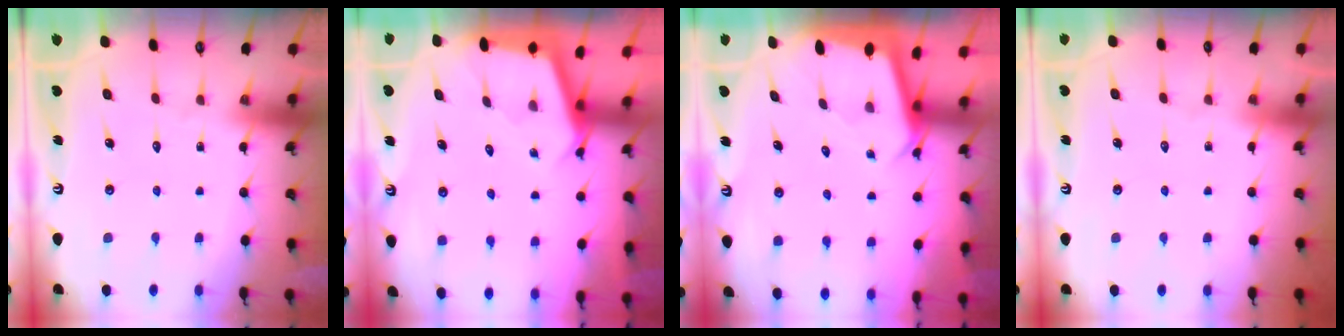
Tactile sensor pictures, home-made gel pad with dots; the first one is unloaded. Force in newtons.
{"total": 2.4, "press": 2.4, "slide": 0.2}
{"total": 2.3, "press": 2.3, "slide": 0.1}
{"total": 0.0}